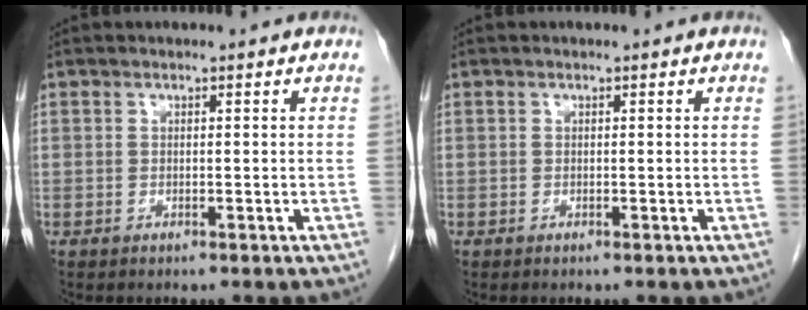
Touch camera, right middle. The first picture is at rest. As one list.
[{"total": 0.0}]